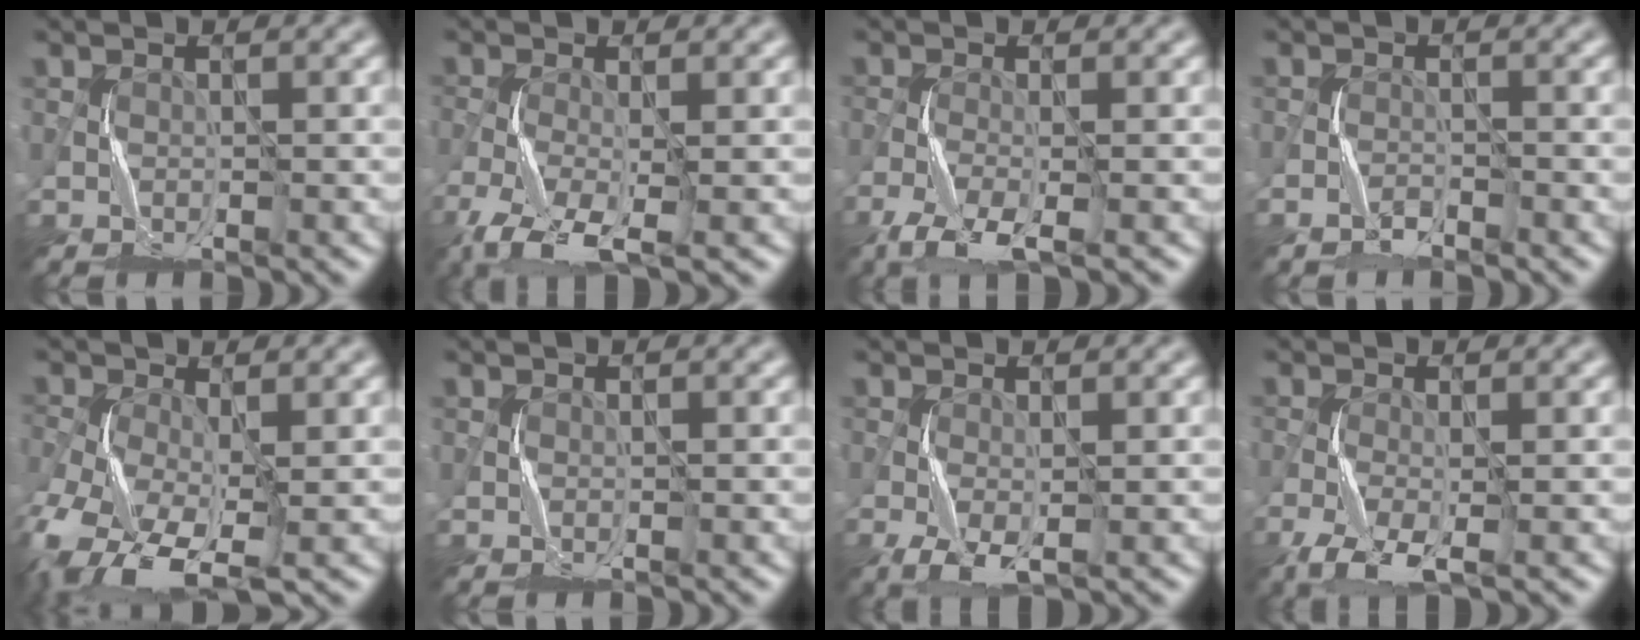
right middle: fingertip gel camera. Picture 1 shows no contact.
{"total": 5.9, "force": [-3.6, 2.0, 4.3], "torque": [-0.103, -0.017, -0.074]}
{"total": 4.4, "force": [-3.1, 1.1, 2.9], "torque": [-0.067, -0.014, -0.064]}
{"total": 1.5, "force": [-1.3, 0.4, 0.4], "torque": [-0.009, 0.003, -0.028]}
{"total": 9.3, "force": [-4.2, 4.5, 6.9], "torque": [-0.155, -0.024, -0.082]}
{"total": 0.0}
{"total": 2.8, "force": [-1.1, 1.1, 2.3], "torque": [-0.058, -0.006, -0.019]}
{"total": 4.5, "force": [-2.7, 1.5, 3.3], "torque": [-0.077, -0.011, -0.054]}